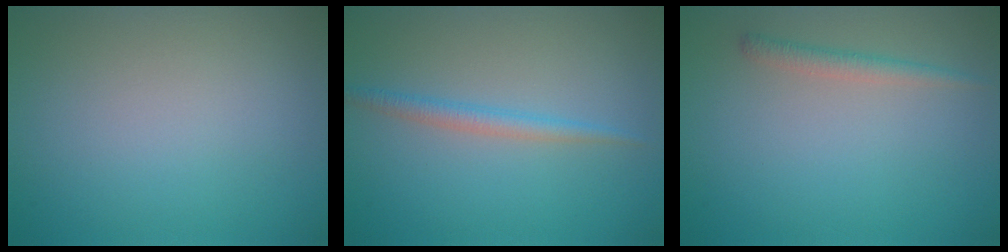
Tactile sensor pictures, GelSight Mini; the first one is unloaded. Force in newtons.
{"total": 1.9, "press": 1.9, "slide": 0.0}
{"total": 1.5, "press": 1.5, "slide": 0.1}